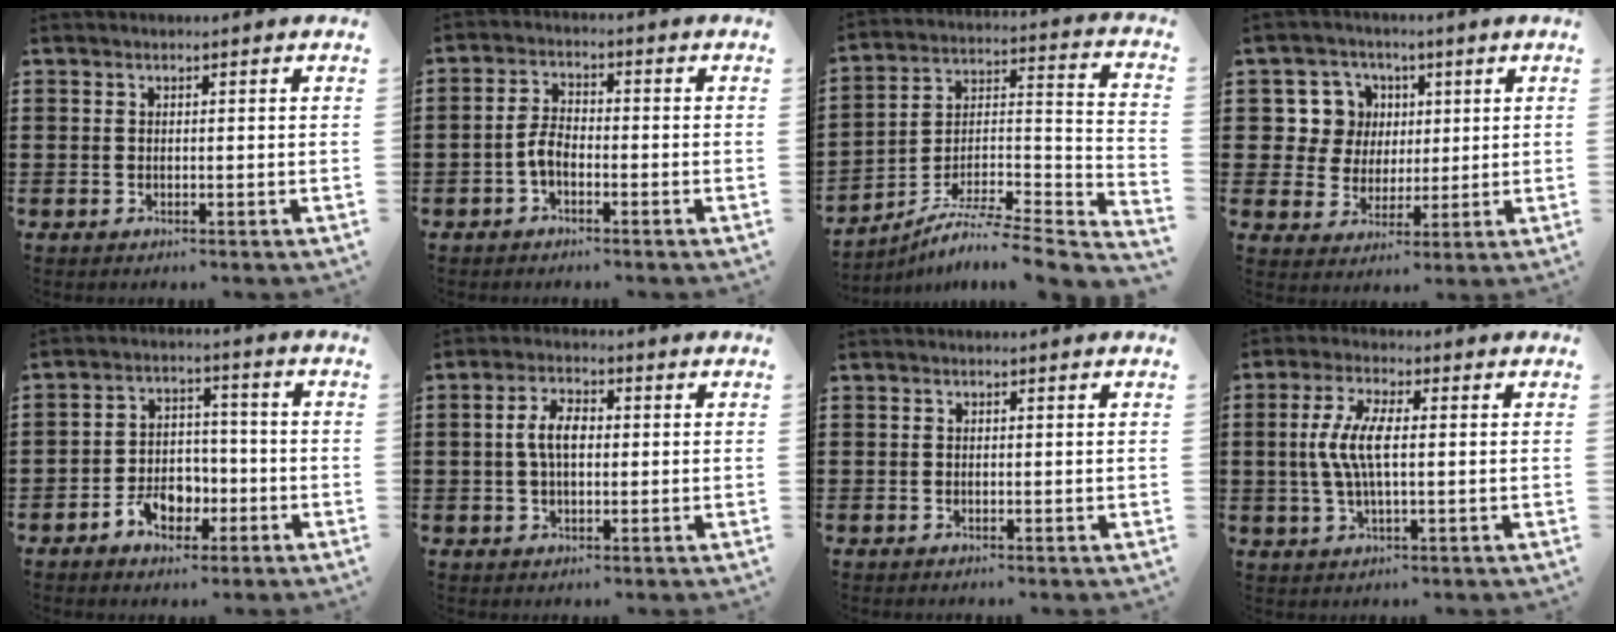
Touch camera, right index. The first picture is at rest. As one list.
[{"total": 3.7, "force": [-1.7, 1.8, 2.7], "torque": [-0.071, 0.000, -0.039]}, {"total": 6.7, "force": [-5.6, 0.6, 3.6], "torque": [-0.062, -0.003, -0.114]}, {"total": 7.7, "force": [2.1, 7.3, 1.3], "torque": [-0.058, 0.014, 0.042]}, {"total": 6.2, "force": [-2.9, 4.2, 3.4], "torque": [-0.057, 0.008, -0.053]}, {"total": 5.1, "force": [0.2, 2.6, 4.3], "torque": [-0.093, 0.008, -0.001]}, {"total": 0.0}, {"total": 6.9, "force": [0.0, 2.3, 6.5], "torque": [-0.146, -0.004, -0.009]}]